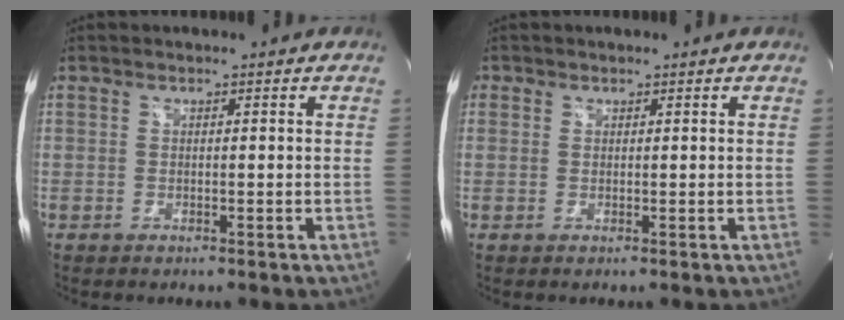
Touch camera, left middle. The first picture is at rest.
{"total": 0.9, "force": [0.4, 0.8, 0.0], "torque": [0.009, 0.002, 0.005]}